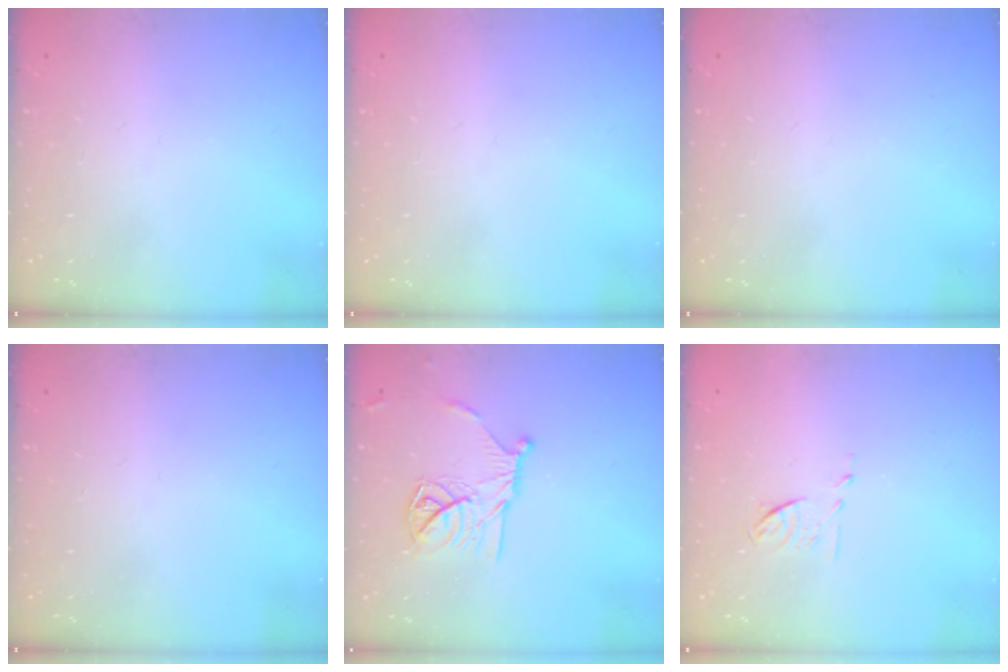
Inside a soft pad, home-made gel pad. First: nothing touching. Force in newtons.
{"total": 0.0}
{"total": 0.0}
{"total": 0.0}
{"total": 14.3, "press": 14.2, "slide": 0.5}
{"total": 5.5, "press": 5.4, "slide": 1.1}